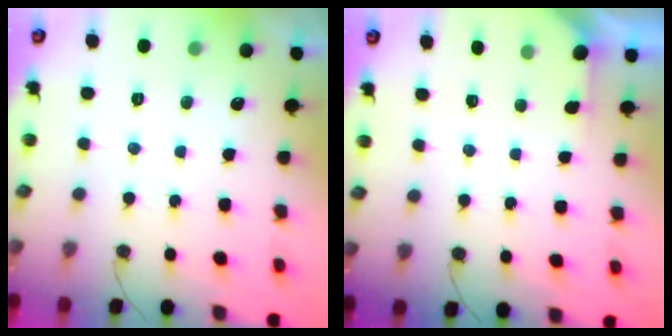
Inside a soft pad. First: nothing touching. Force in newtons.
{"total": 2.0, "press": 2.0, "slide": 0.2}